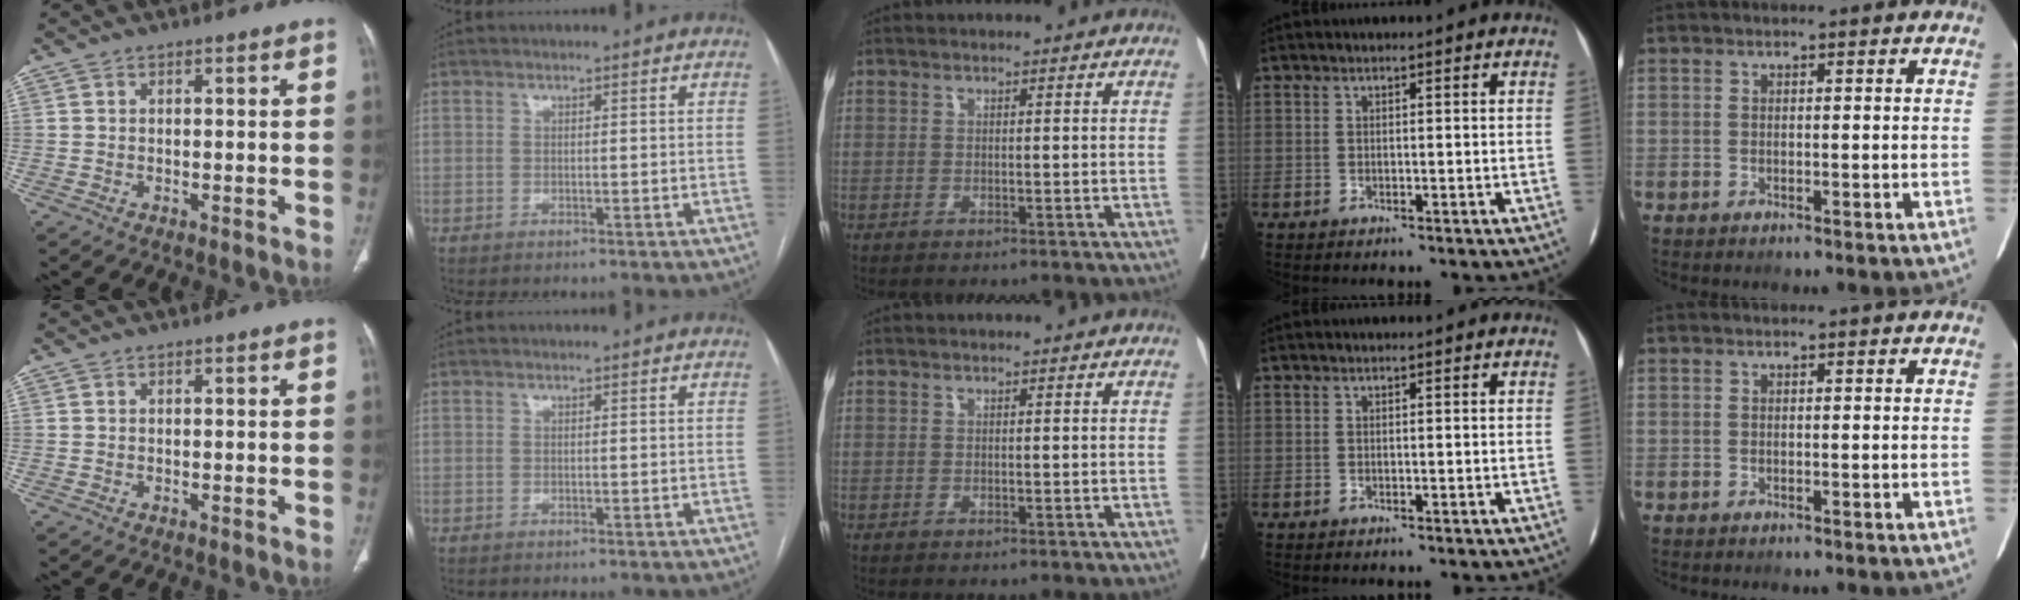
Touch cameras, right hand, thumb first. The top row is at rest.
{}